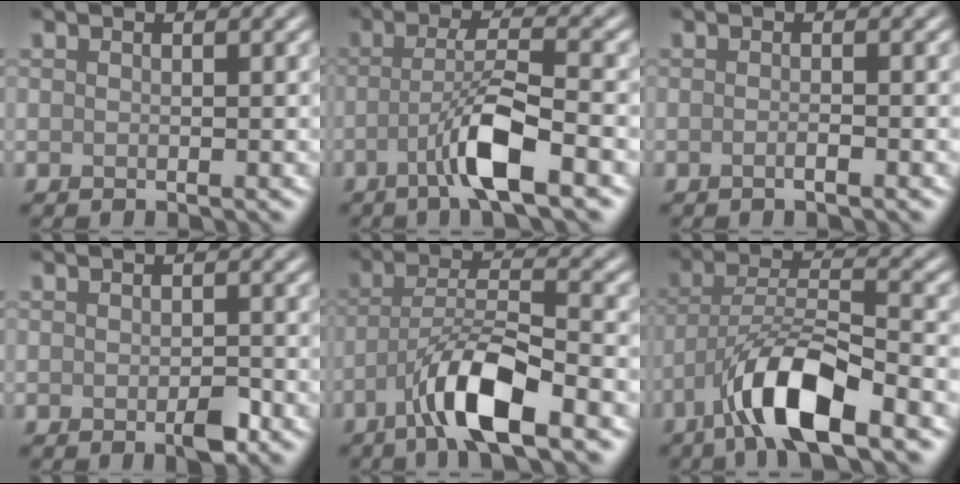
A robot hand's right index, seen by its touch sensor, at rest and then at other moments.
{"total": 5.3, "force": [-2.2, 0.7, 4.8], "torque": [-0.089, 0.010, -0.050]}
{"total": 1.1, "force": [-0.5, 0.3, 1.0], "torque": [-0.012, -0.002, -0.011]}
{"total": 1.8, "force": [-0.7, 0.8, 1.5], "torque": [-0.020, -0.002, -0.010]}
{"total": 7.2, "force": [-4.0, 1.6, 5.7], "torque": [-0.109, 0.008, -0.078]}
{"total": 8.2, "force": [-4.9, 2.0, 6.3], "torque": [-0.116, 0.010, -0.094]}